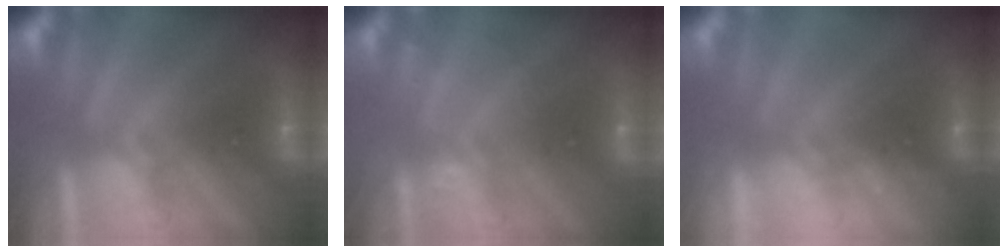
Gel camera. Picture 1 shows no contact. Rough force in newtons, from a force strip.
{"total": 2.0}
{"total": 2.2}